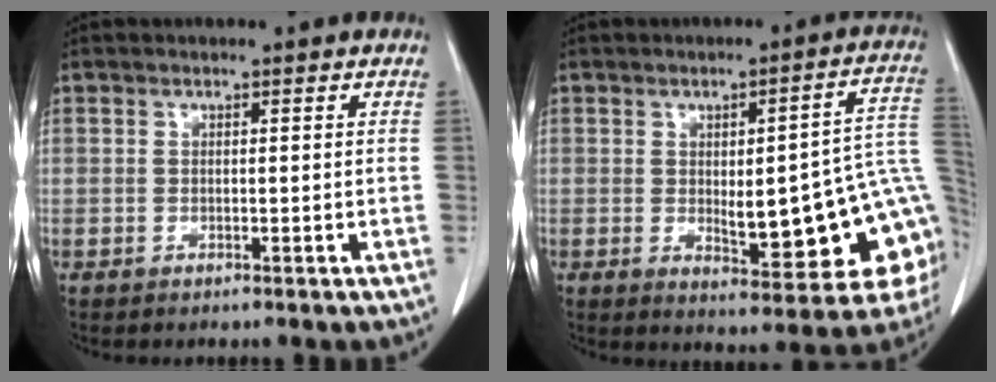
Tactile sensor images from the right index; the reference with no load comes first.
{"total": 18.5, "force": [-1.7, 4.3, 17.9], "torque": [-0.162, 0.024, -0.004]}